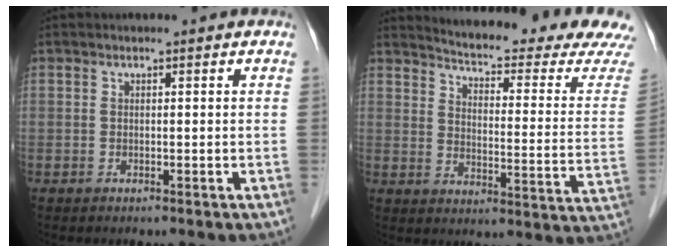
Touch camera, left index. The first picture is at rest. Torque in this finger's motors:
{"motor_torque": [0.05, -0.42, 0.35, 0.06]}